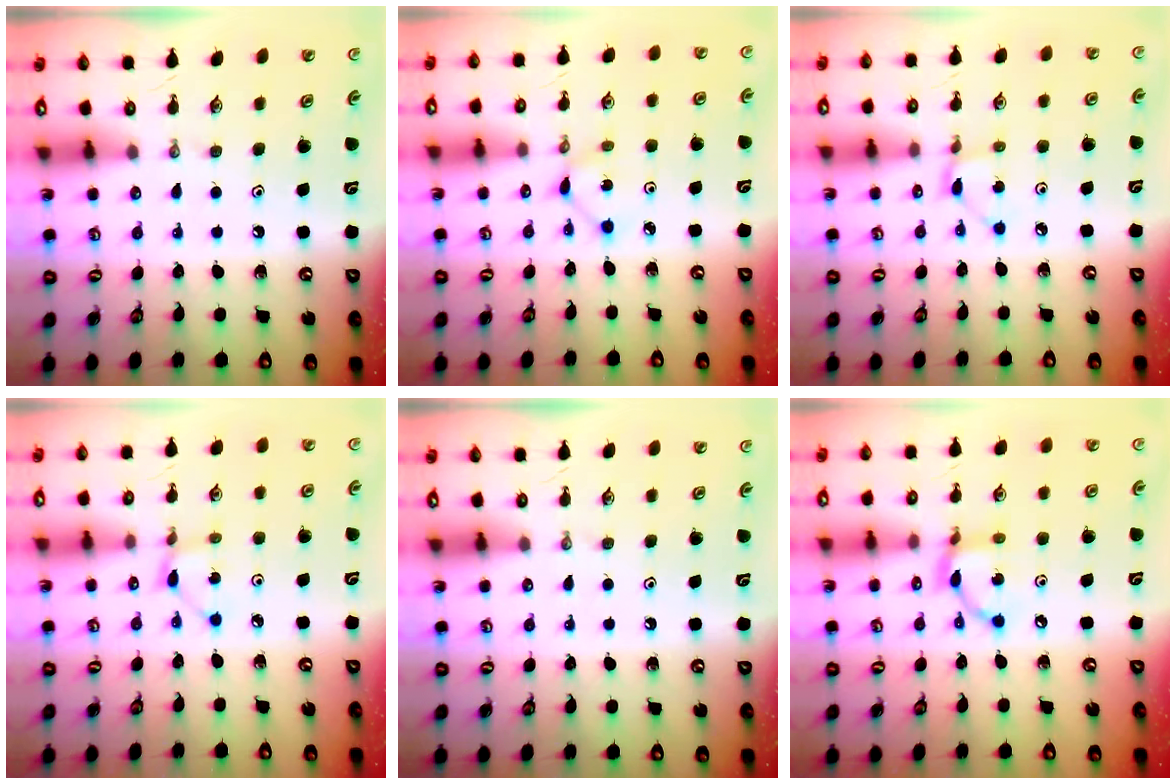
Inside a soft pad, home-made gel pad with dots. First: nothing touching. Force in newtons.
{"total": 1.9, "press": 1.9, "slide": 0.2}
{"total": 1.8, "press": 1.8, "slide": 0.3}
{"total": 2.1, "press": 2.1, "slide": 0.3}
{"total": 0.0}
{"total": 9.3, "press": 9.3, "slide": 0.5}